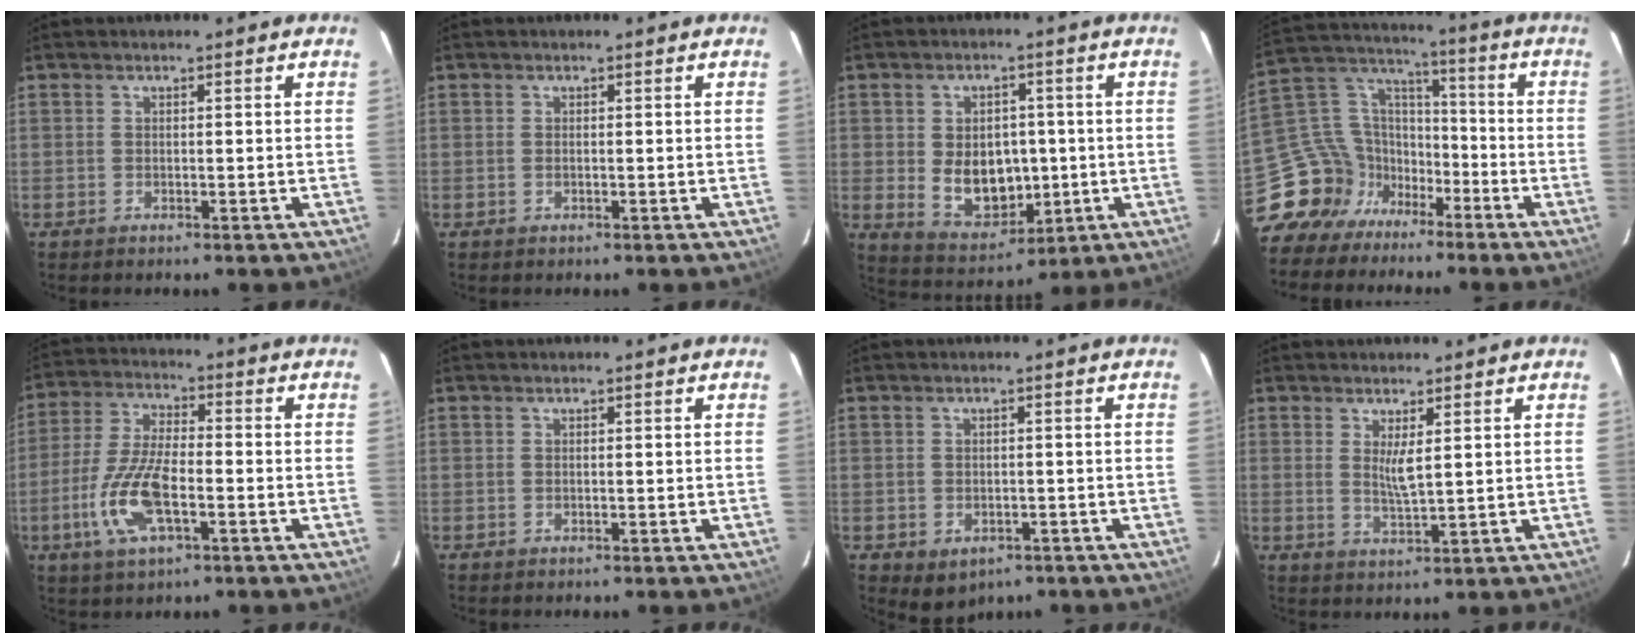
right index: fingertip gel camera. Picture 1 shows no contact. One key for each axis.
{"total": 0.0}
{"total": 10.5, "fx": -0.6, "fy": 7.9, "fz": 6.9, "tx": -0.138, "ty": -0.005, "tz": 0.016}
{"total": 14.5, "fx": -10.4, "fy": 9.6, "fz": 3.5, "tx": -0.082, "ty": 0.046, "tz": -0.189}
{"total": 12.1, "fx": -4.2, "fy": 4.4, "fz": 10.5, "tx": -0.227, "ty": -0.004, "tz": -0.081}
{"total": 0.0}
{"total": 4.5, "fx": -2.1, "fy": 3.5, "fz": 2.0, "tx": -0.041, "ty": -0.007, "tz": -0.014}
{"total": 3.4, "fx": 1.2, "fy": 0.4, "fz": 3.2, "tx": -0.056, "ty": -0.009, "tz": 0.021}